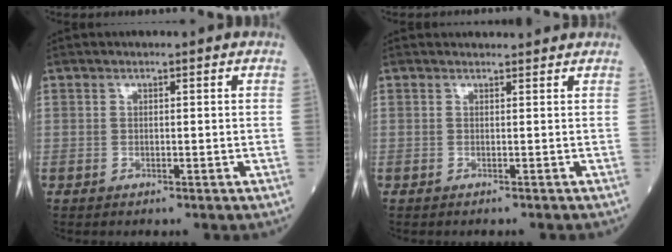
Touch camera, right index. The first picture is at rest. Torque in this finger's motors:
{"motor_torque": [0.02, 0.06, -0.15, -0.10]}